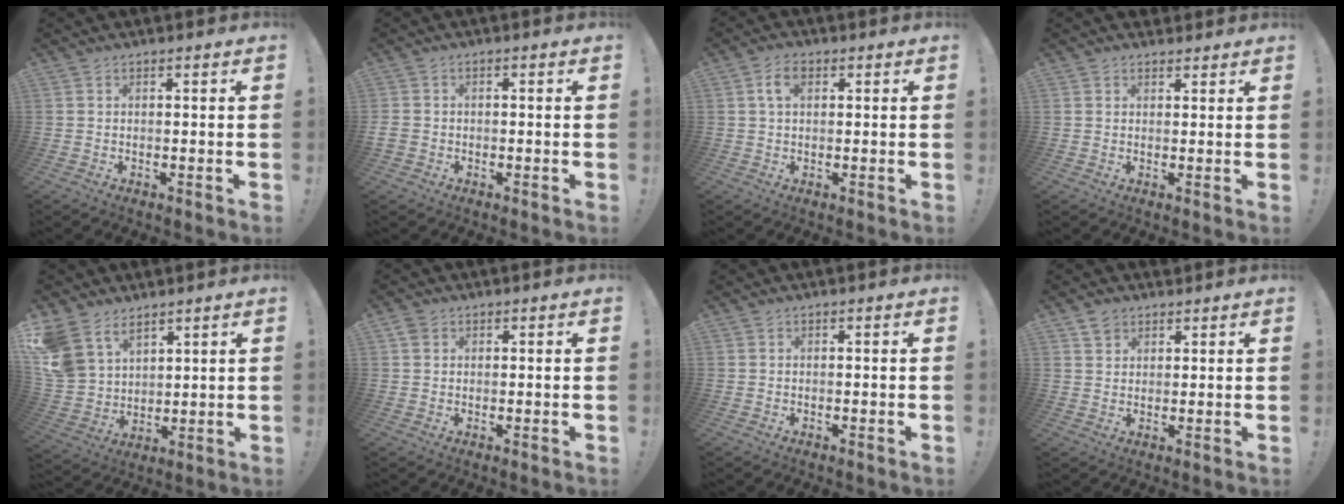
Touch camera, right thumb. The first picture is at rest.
{"total": 2.7, "force": [-1.3, 2.0, 1.2], "torque": [-0.026, 0.006, -0.024]}
{"total": 5.2, "force": [1.8, 3.1, 3.7], "torque": [-0.063, 0.004, 0.033]}
{"total": 2.2, "force": [1.7, 1.4, 0.3], "torque": [0.003, -0.008, 0.030]}
{"total": 11.1, "force": [7.3, 7.4, 3.9], "torque": [-0.090, -0.053, 0.151]}
{"total": 2.1, "force": [1.2, 1.5, 0.7], "torque": [-0.008, 0.001, 0.022]}
{"total": 0.0}
{"total": 3.4, "force": [2.6, 2.2, 0.3], "torque": [0.005, -0.014, 0.046]}